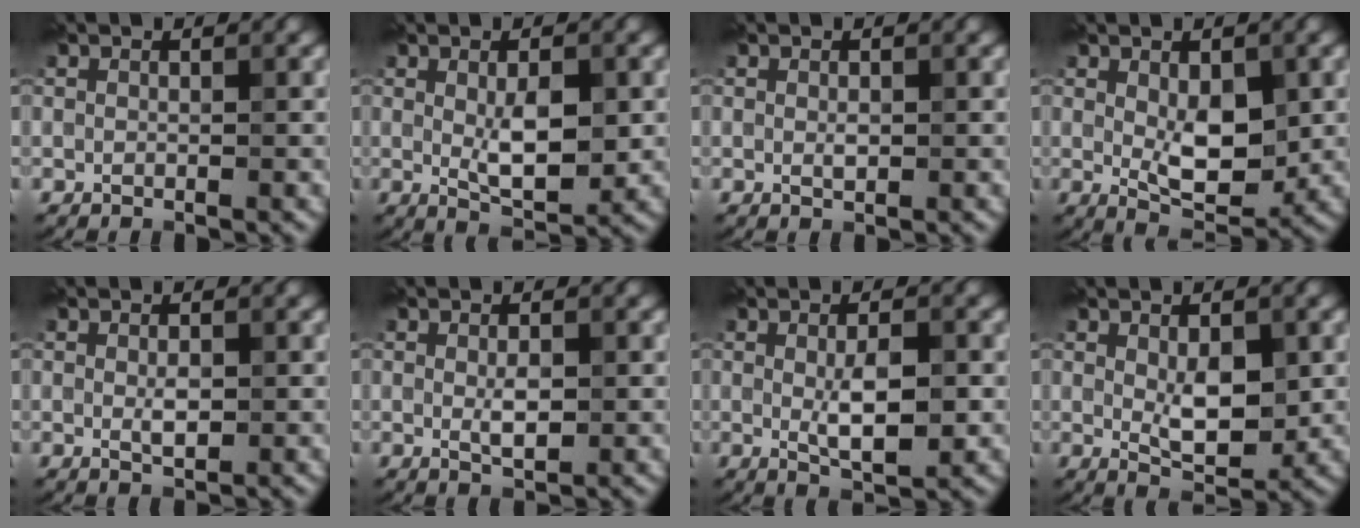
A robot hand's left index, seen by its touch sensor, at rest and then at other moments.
{"total": 4.8, "force": [0.1, 2.0, 4.4], "torque": [-0.079, -0.007, 0.007]}
{"total": 0.8, "force": [-0.1, 0.4, 0.7], "torque": [-0.015, -0.003, 0.000]}
{"total": 5.5, "force": [0.3, 3.0, 4.6], "torque": [-0.083, -0.010, 0.014]}
{"total": 1.5, "force": [-0.1, 0.8, 1.3], "torque": [-0.027, -0.005, 0.001]}
{"total": 2.0, "force": [-0.1, 0.9, 1.7], "torque": [-0.036, -0.005, 0.002]}
{"total": 4.3, "force": [-0.2, 1.6, 3.9], "torque": [-0.073, -0.006, -0.001]}
{"total": 4.6, "force": [0.3, 2.3, 3.9], "torque": [-0.067, -0.008, 0.013]}